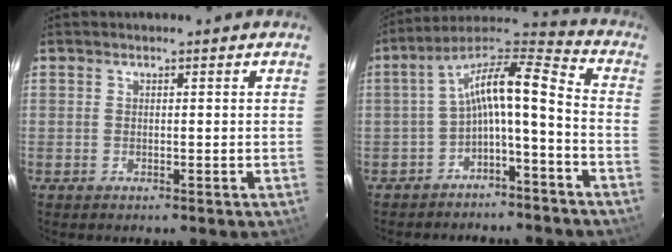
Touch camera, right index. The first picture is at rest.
{"total": 11.6, "force": [-3.6, 2.6, 10.7], "torque": [-0.210, 0.030, -0.061]}